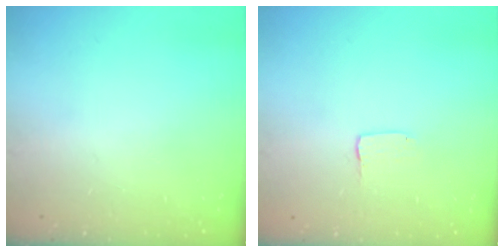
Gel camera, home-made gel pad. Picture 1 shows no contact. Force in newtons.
{"total": 1.3, "press": 1.2, "slide": 0.1}